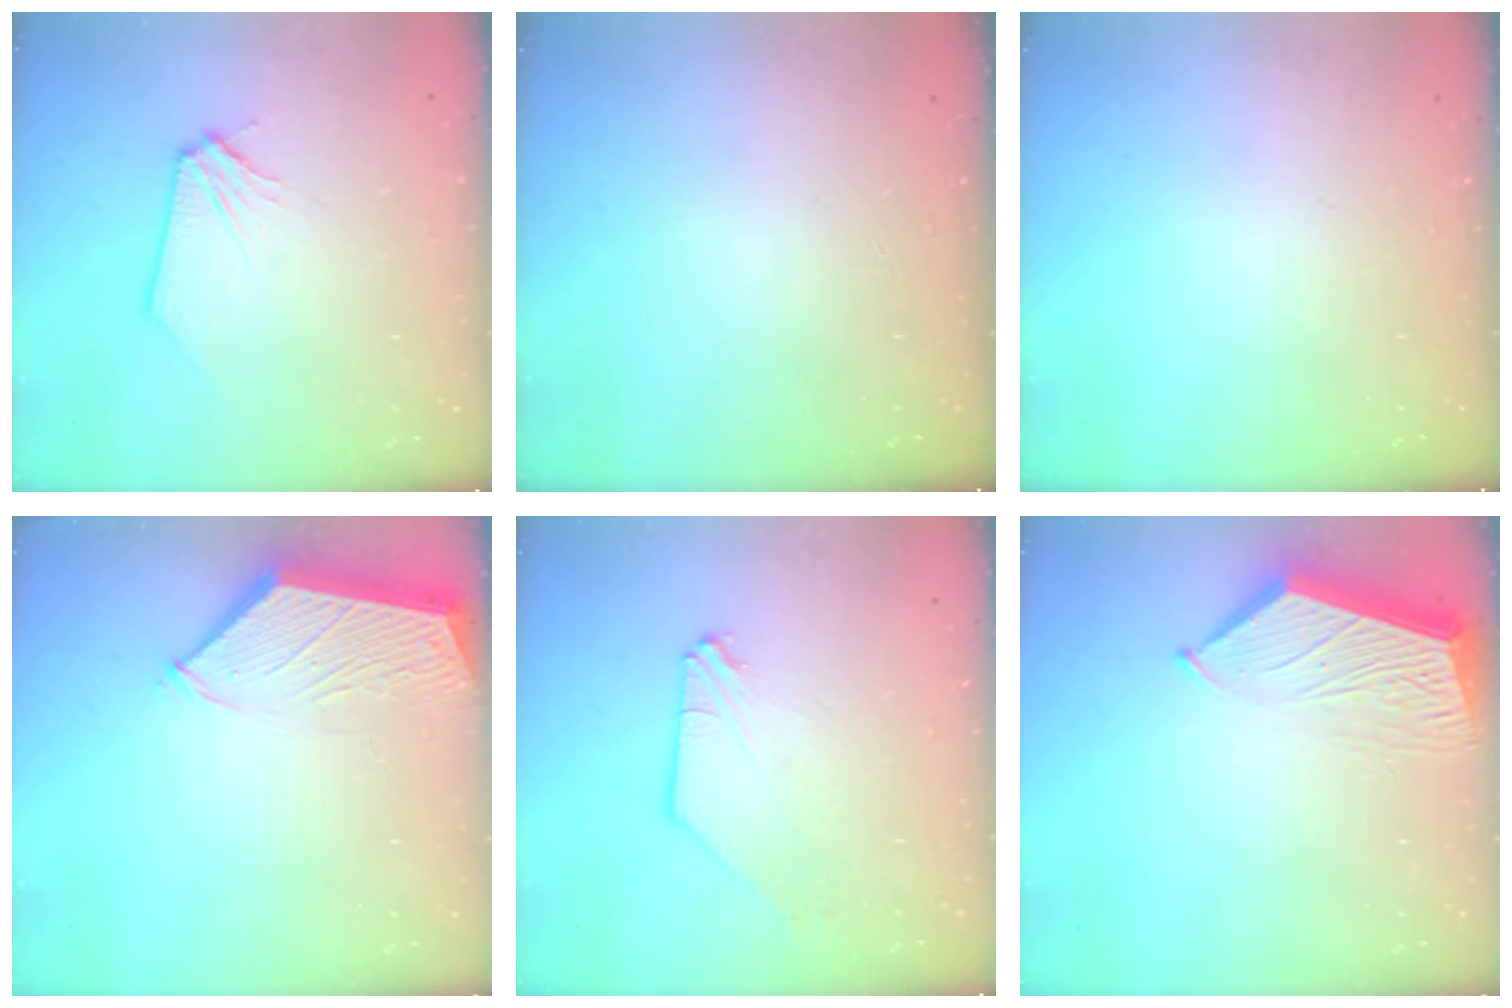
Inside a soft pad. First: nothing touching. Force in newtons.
{"total": 0.0}
{"total": 0.0}
{"total": 3.3, "press": 3.2, "slide": 0.5}
{"total": 0.0}
{"total": 7.1, "press": 7.1, "slide": 0.8}